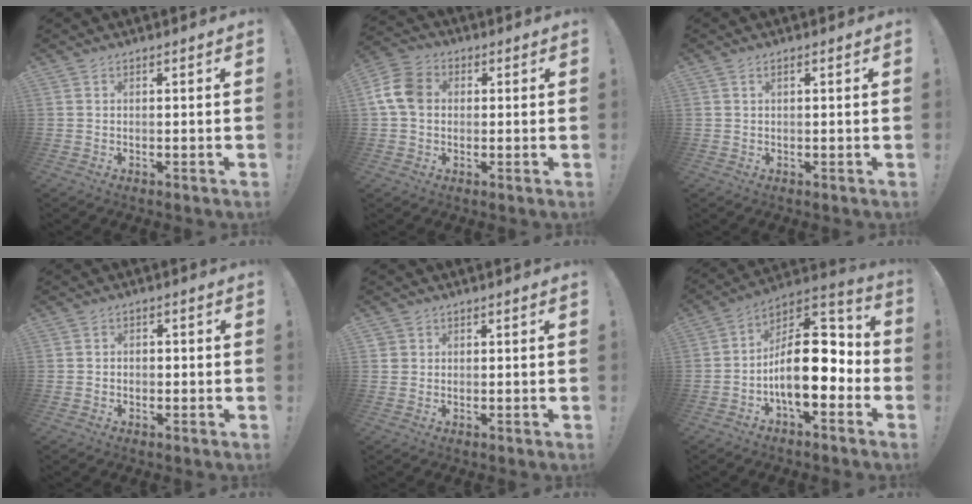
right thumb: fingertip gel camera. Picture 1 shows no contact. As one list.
[{"total": 10.3, "force": [1.2, 7.8, 6.6], "torque": [-0.128, 0.014, 0.028]}, {"total": 1.0, "force": [0.3, 0.2, 0.9], "torque": [-0.025, 0.004, 0.005]}, {"total": 2.3, "force": [-1.3, 1.6, 0.9], "torque": [-0.016, 0.010, -0.024]}, {"total": 1.8, "force": [0.8, 1.6, 0.3], "torque": [-0.003, 0.000, 0.014]}, {"total": 19.9, "force": [-2.1, 10.5, 16.8], "torque": [-0.266, 0.012, -0.027]}]